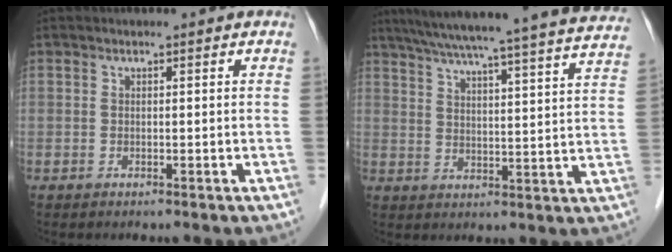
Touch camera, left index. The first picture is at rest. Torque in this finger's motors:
{"motor_torque": [0.44, -1.48, 0.37, 0.07]}